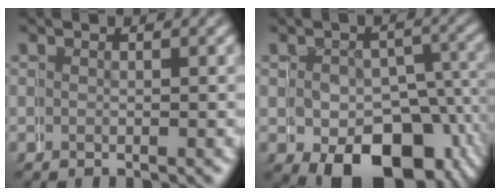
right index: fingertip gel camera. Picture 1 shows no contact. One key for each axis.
{"total": 8.1, "fx": -2.8, "fy": 5.9, "fz": 4.9, "tx": -0.075, "ty": -0.042, "tz": -0.022}